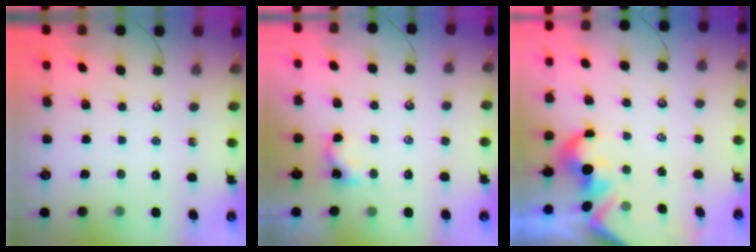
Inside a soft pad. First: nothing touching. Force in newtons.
{"total": 0.0}
{"total": 1.7, "press": 1.3, "slide": 1.1}